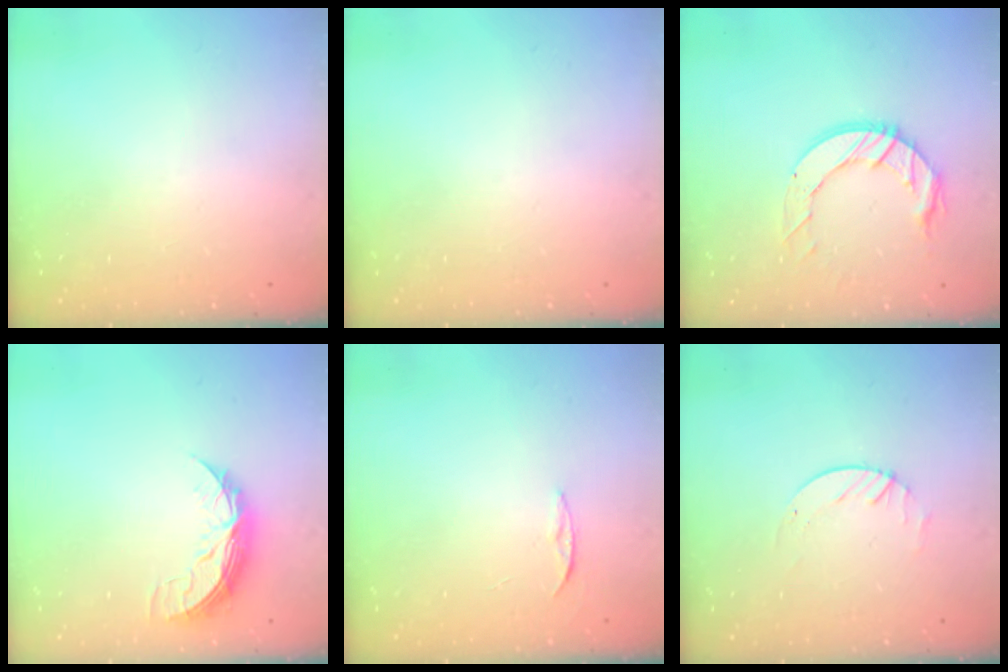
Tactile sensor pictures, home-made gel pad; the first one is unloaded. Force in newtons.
{"total": 0.0}
{"total": 11.0, "press": 11.0, "slide": 1.2}
{"total": 7.8, "press": 7.8, "slide": 0.4}
{"total": 3.4, "press": 3.4, "slide": 0.4}
{"total": 1.7, "press": 1.7, "slide": 0.2}